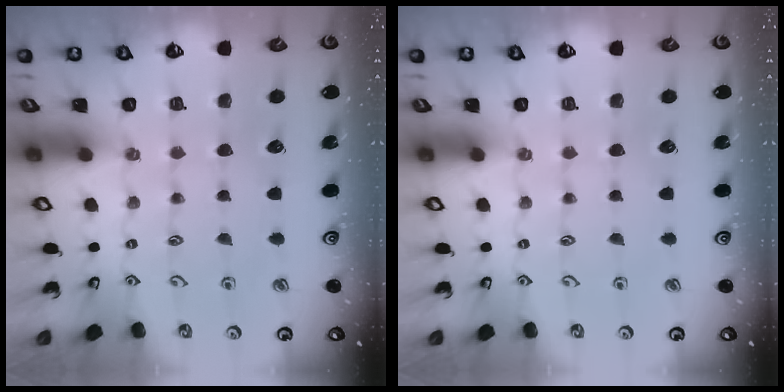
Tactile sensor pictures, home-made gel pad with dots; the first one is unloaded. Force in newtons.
{"total": 0.0}